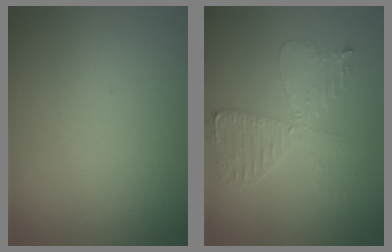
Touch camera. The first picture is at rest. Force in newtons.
{"total": 4.0, "press": 3.5, "slide": 2.0}